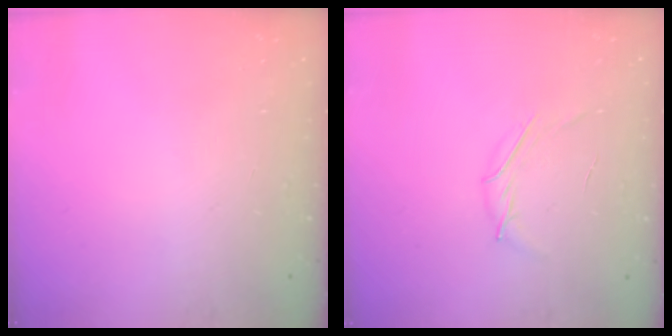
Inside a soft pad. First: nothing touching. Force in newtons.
{"total": 2.8, "press": 2.7, "slide": 0.7}